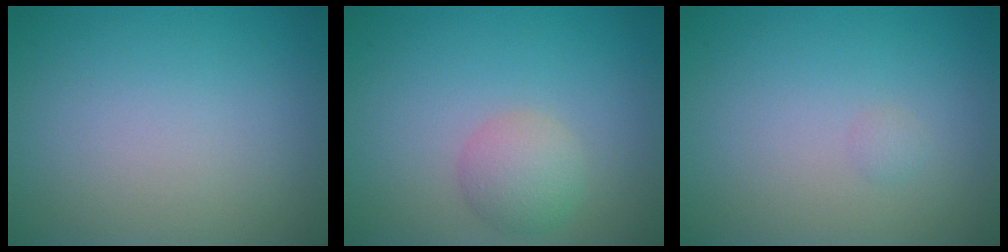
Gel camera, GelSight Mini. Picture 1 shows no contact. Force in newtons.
{"total": 2.7, "press": 2.7, "slide": 0.2}
{"total": 0.5, "press": 0.5, "slide": 0.0}